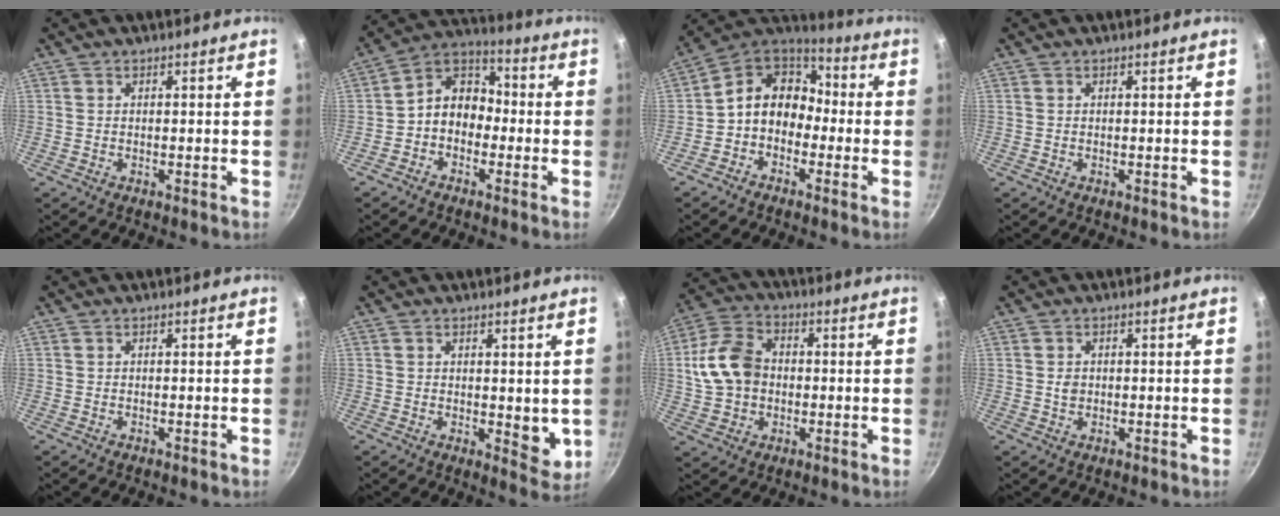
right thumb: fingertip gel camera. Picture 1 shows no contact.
{"total": 9.1, "force": [-2.0, 7.2, 5.2], "torque": [-0.048, 0.044, -0.057]}
{"total": 11.3, "force": [-2.0, 9.1, 6.4], "torque": [-0.067, 0.051, -0.061]}
{"total": 0.0}
{"total": 0.0}
{"total": 5.1, "force": [0.9, 2.8, 4.2], "torque": [-0.053, -0.017, 0.016]}
{"total": 12.6, "force": [0.3, 9.5, 8.2], "torque": [-0.141, 0.022, -0.004]}
{"total": 1.6, "force": [0.1, 1.3, 0.9], "torque": [-0.012, 0.001, 0.000]}